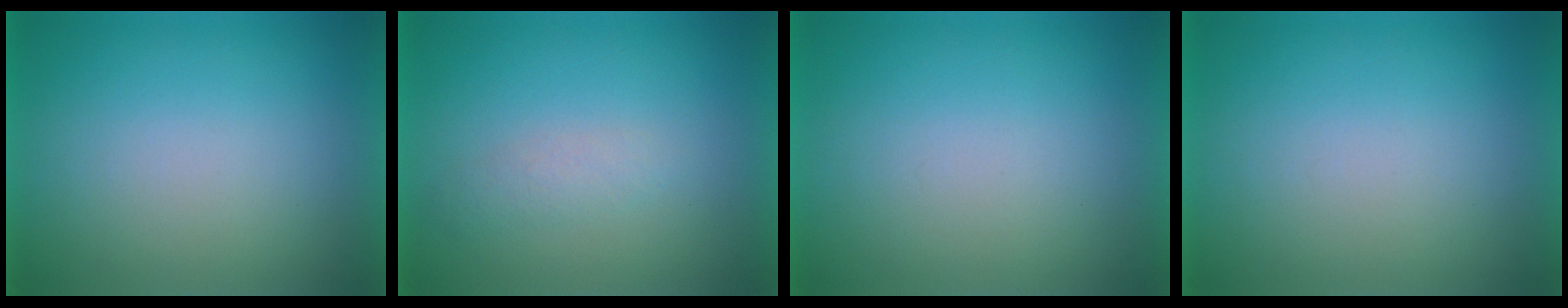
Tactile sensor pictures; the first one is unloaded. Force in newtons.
{"total": 1.9}
{"total": 0.0}
{"total": 0.0}